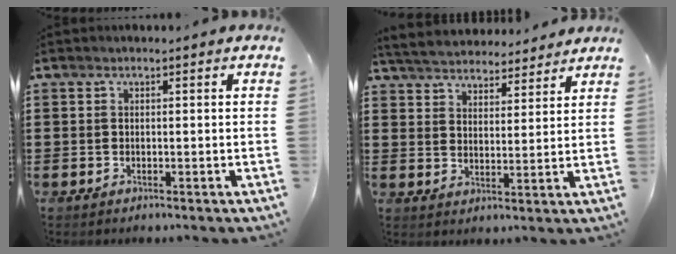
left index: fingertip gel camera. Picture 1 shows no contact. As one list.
[{"total": 4.8, "force": [4.7, 0.9, 0.5], "torque": [-0.034, -0.022, 0.082]}]